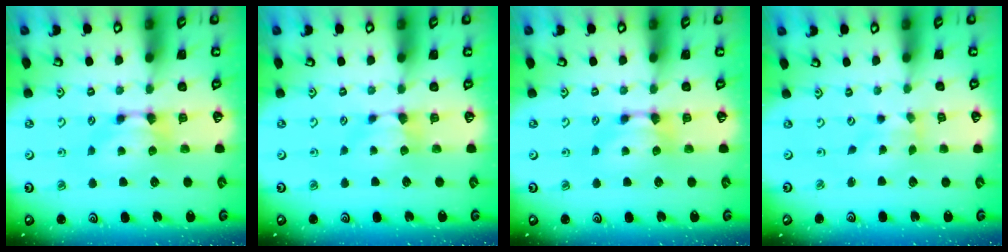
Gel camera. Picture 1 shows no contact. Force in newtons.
{"total": 0.0}
{"total": 0.0}
{"total": 2.0, "press": 1.7, "slide": 1.0}